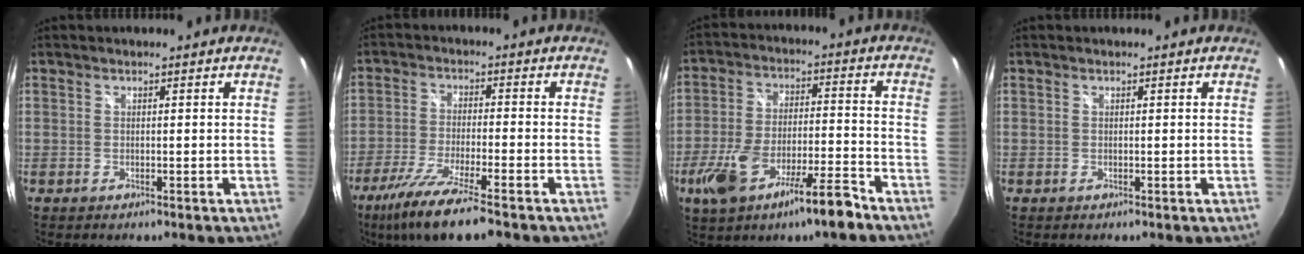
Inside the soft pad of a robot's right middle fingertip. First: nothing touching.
{"total": 12.7, "force": [-9.0, 1.3, 8.9], "torque": [-0.191, -0.040, -0.162]}
{"total": 13.7, "force": [-8.5, 3.0, 10.4], "torque": [-0.214, -0.014, -0.147]}
{"total": 0.0}